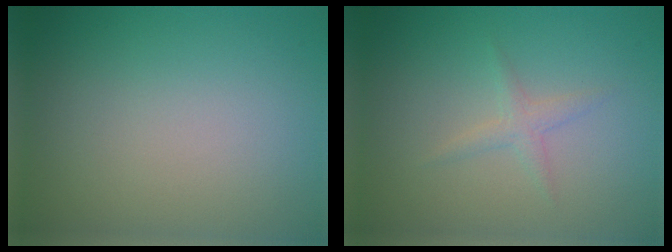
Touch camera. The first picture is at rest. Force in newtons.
{"total": 1.2, "press": 1.2, "slide": 0.0}